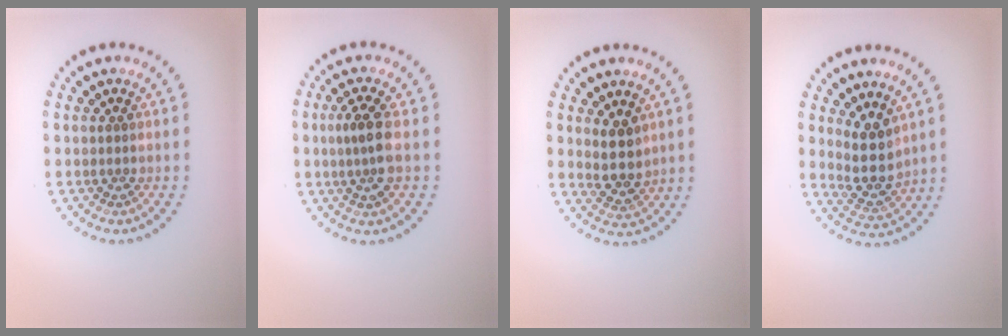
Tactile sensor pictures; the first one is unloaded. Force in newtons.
{"total": 2.7, "press": 2.5, "slide": 1.1}
{"total": 2.8, "press": 2.4, "slide": 1.4}
{"total": 3.7, "press": 2.9, "slide": 2.2}